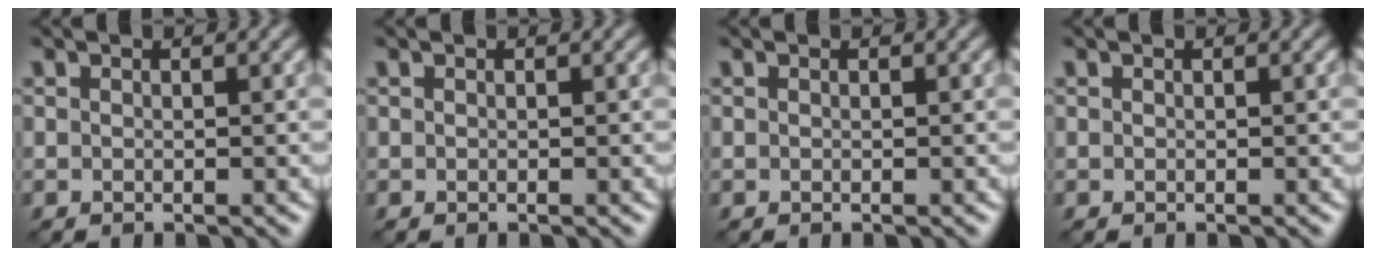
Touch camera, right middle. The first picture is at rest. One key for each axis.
{"total": 0.0}
{"total": 0.0}
{"total": 0.0}